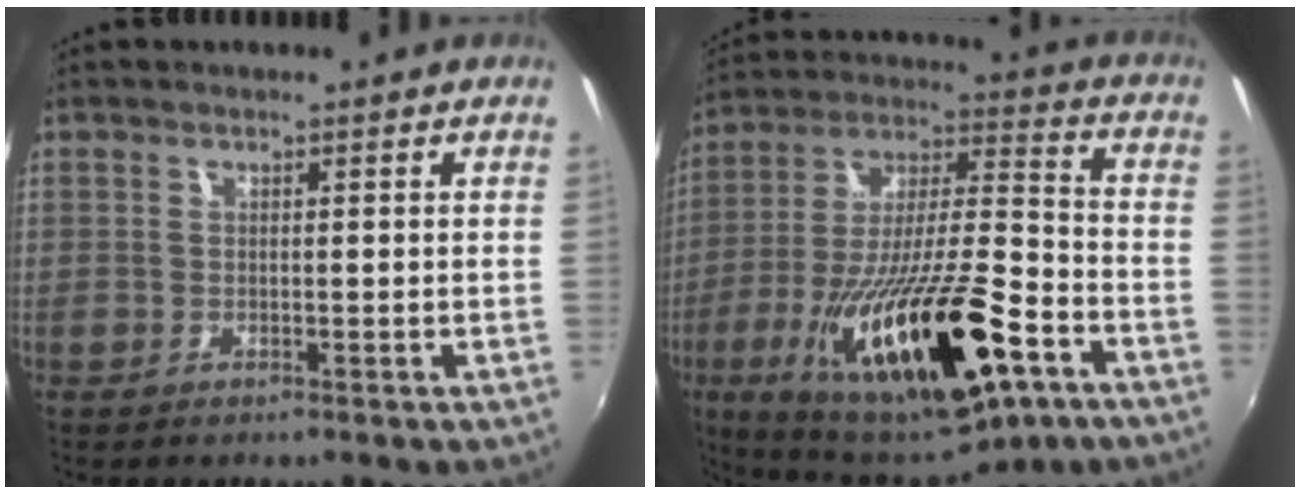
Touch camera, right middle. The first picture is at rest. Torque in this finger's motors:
{"motor_torque": [2.14, 0.00, 0.77, 0.21]}